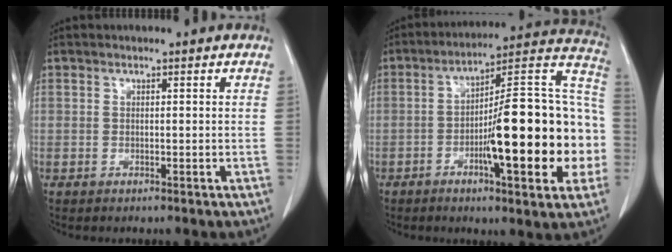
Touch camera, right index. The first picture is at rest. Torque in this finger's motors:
{"motor_torque": [1.36, -0.78, 1.06, 0.21]}